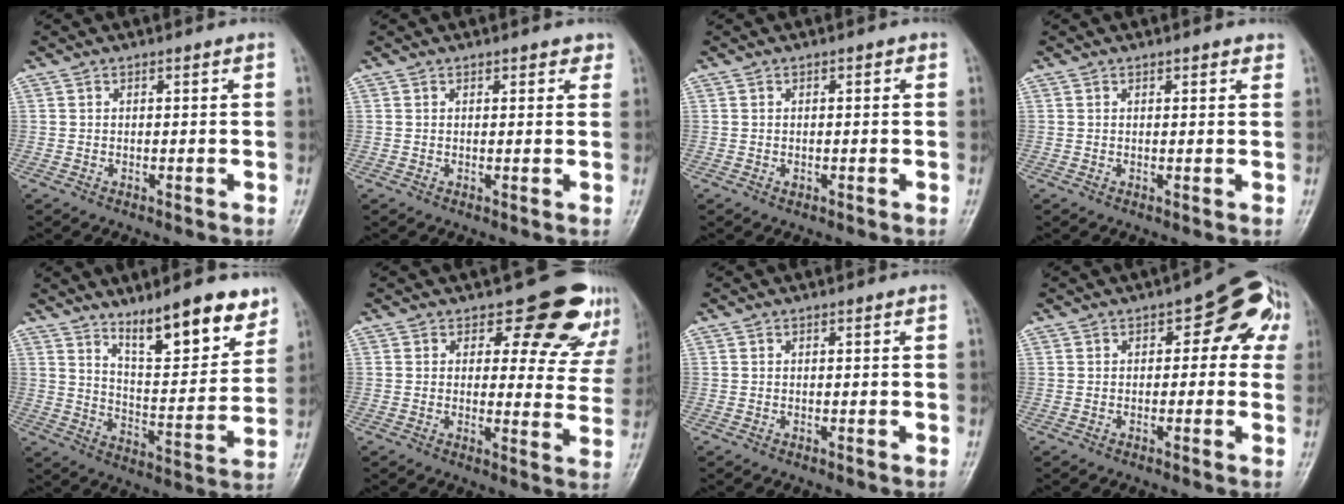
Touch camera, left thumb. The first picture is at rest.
{"total": 1.8, "force": [1.3, 1.0, 0.9], "torque": [0.006, -0.004, 0.009]}
{"total": 1.0, "force": [-0.1, 0.8, 0.7], "torque": [-0.002, 0.003, -0.003]}
{"total": 1.4, "force": [1.0, 0.6, 0.8], "torque": [-0.004, -0.004, 0.009]}
{"total": 15.1, "force": [10.7, 4.3, 9.7], "torque": [-0.106, -0.075, 0.173]}
{"total": 12.0, "force": [9.4, 6.2, 4.2], "torque": [0.003, -0.063, 0.090]}
{"total": 0.0}
{"total": 8.7, "force": [2.2, 5.1, 6.7], "torque": [-0.029, 0.015, 0.011]}